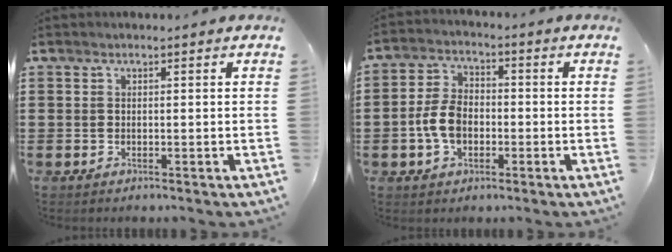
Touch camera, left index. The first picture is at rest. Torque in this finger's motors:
{"motor_torque": [1.45, 0.69, 0.40, 0.11]}